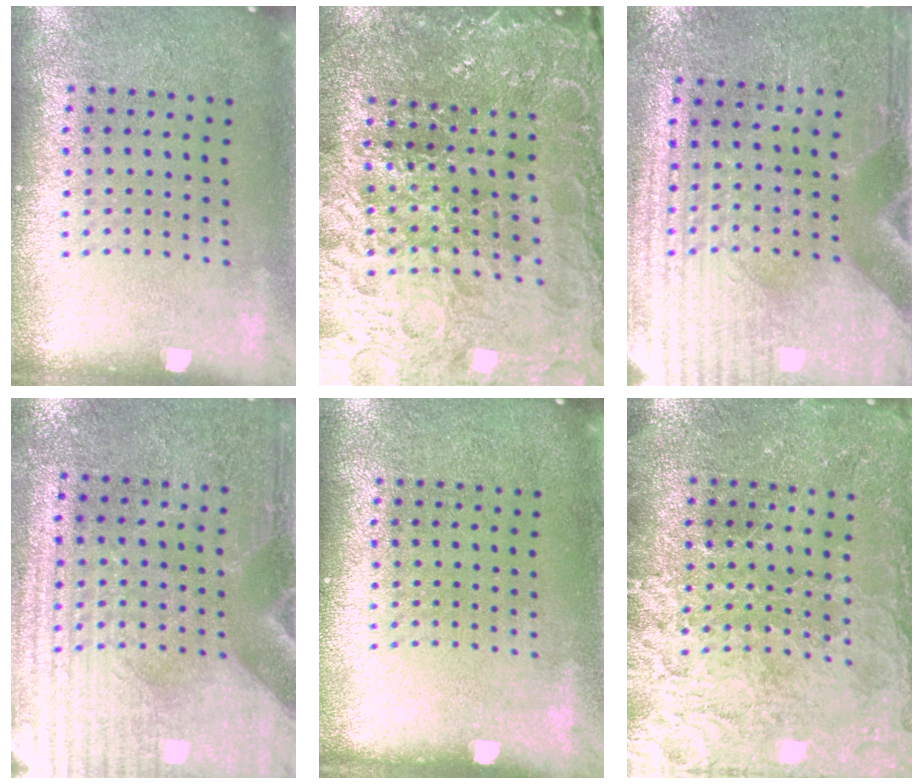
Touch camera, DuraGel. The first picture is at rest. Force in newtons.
{"total": 4.2, "press": 4.1, "slide": 0.9}
{"total": 3.2, "press": 2.9, "slide": 1.3}
{"total": 3.6, "press": 3.2, "slide": 1.5}
{"total": 0.0}
{"total": 3.6, "press": 3.3, "slide": 1.3}